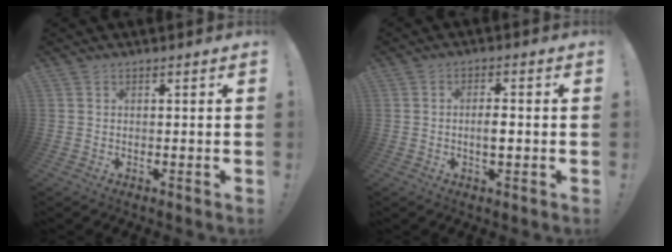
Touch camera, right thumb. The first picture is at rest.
{"total": 3.7, "force": [-0.6, 1.3, 3.5], "torque": [-0.061, 0.000, -0.015]}